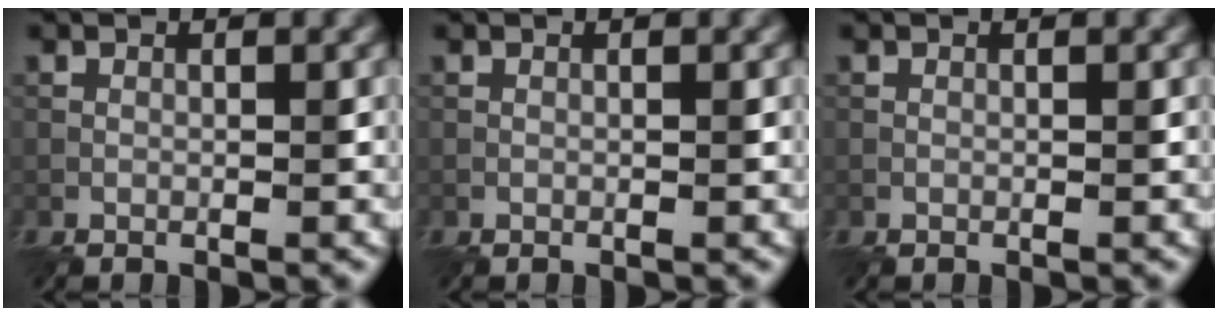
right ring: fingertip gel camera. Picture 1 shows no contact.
{"total": 0.0}
{"total": 0.0}